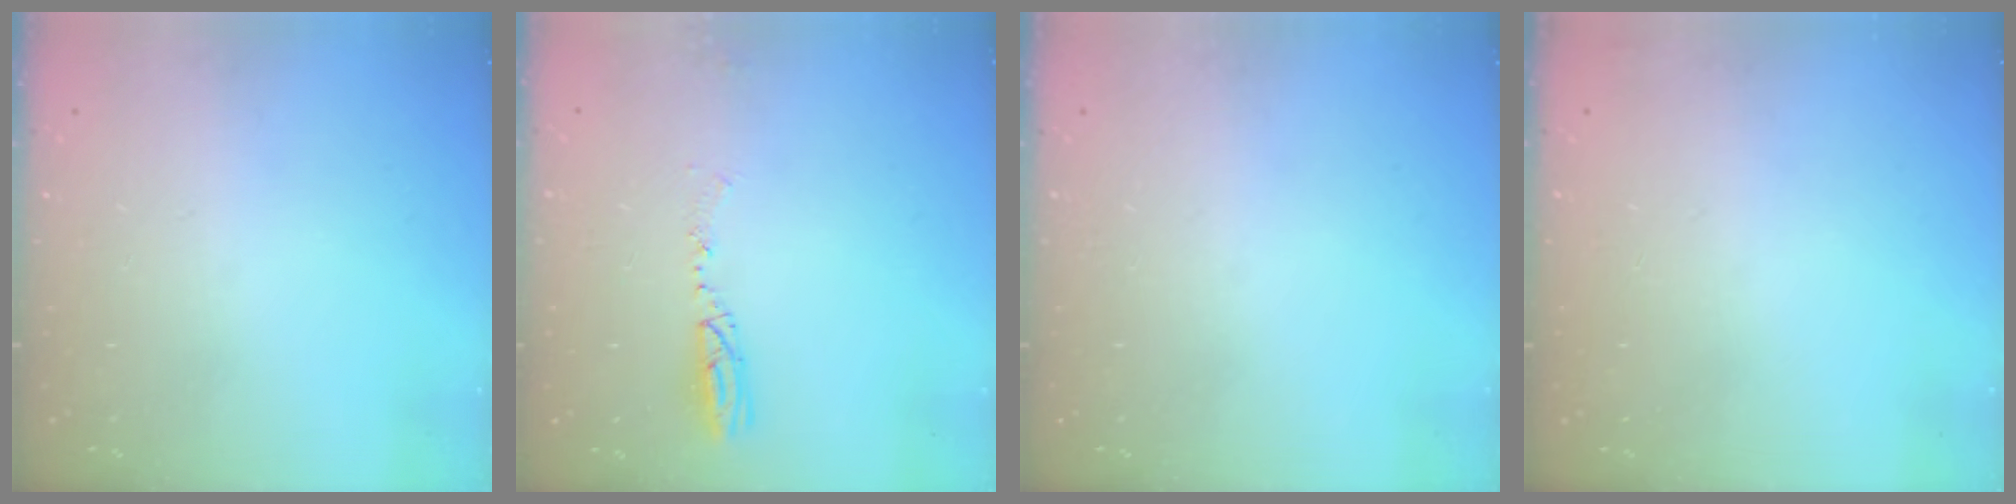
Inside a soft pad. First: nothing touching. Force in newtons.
{"total": 4.3, "press": 4.3, "slide": 0.8}
{"total": 0.0}
{"total": 2.8, "press": 2.3, "slide": 1.7}